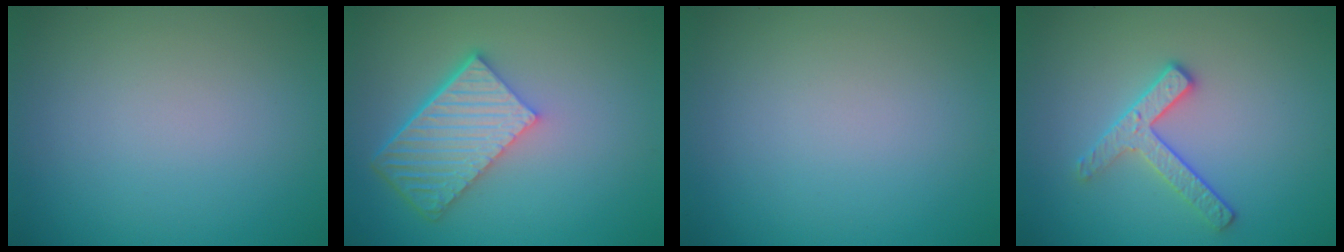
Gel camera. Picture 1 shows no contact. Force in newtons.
{"total": 6.3, "press": 4.4, "slide": 4.5}
{"total": 0.0}
{"total": 2.6, "press": 2.4, "slide": 0.9}